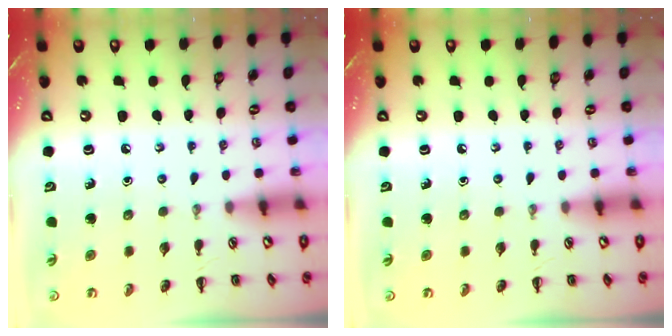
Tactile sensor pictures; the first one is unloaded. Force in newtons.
{"total": 0.0}